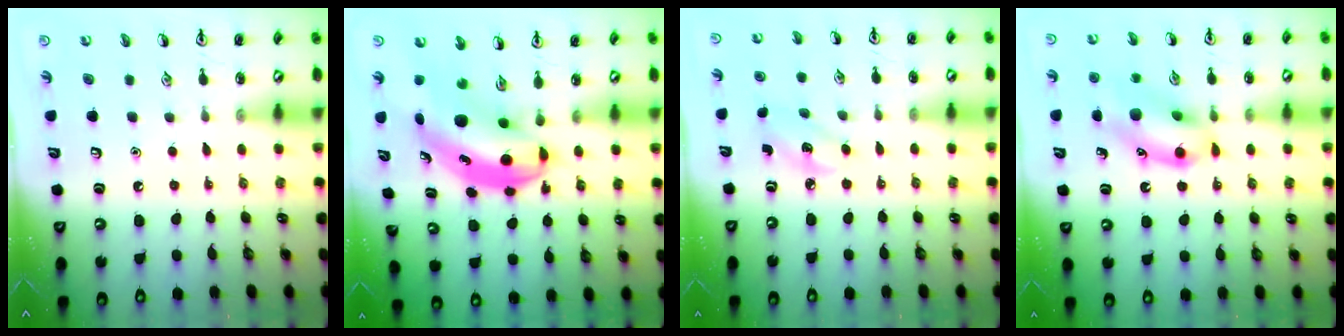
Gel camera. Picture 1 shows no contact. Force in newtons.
{"total": 7.2, "press": 7.0, "slide": 1.7}
{"total": 2.8, "press": 2.7, "slide": 0.9}
{"total": 13.8, "press": 13.6, "slide": 2.4}